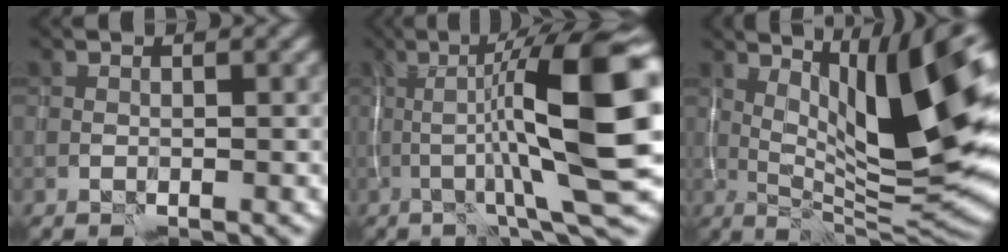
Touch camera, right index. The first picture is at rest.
{"total": 13.1, "force": [-0.4, 1.7, 13.0], "torque": [-0.196, 0.028, -0.005]}
{"total": 13.9, "force": [4.4, 3.5, 12.7], "torque": [-0.185, -0.007, 0.077]}